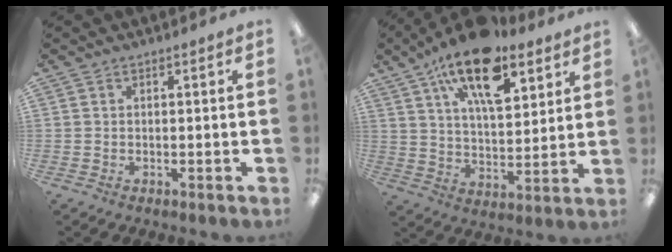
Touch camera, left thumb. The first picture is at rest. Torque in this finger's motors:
{"motor_torque": [1.36, 0.96, 1.73, -1.04, 0.31]}